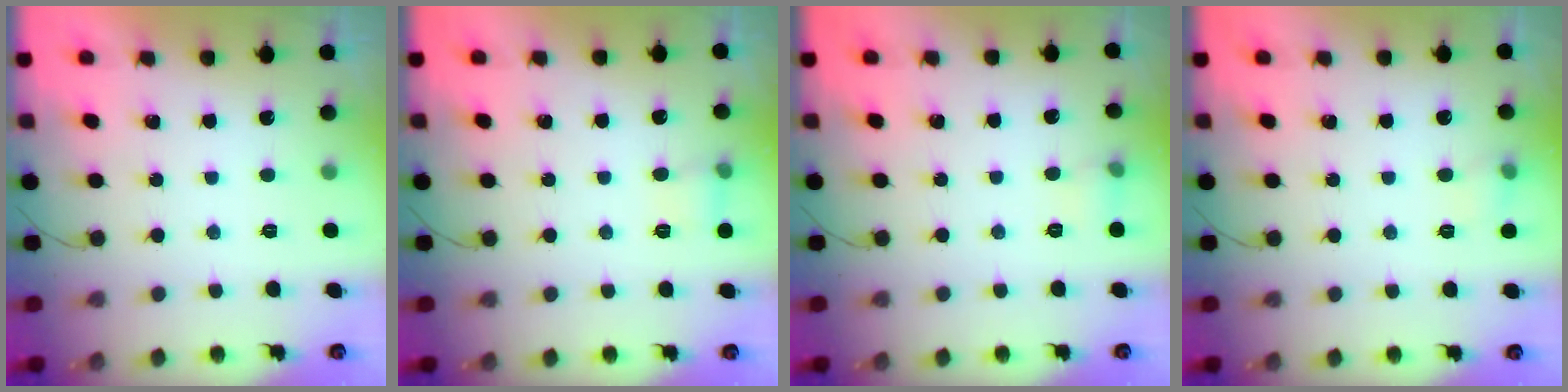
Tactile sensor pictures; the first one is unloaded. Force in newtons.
{"total": 6.2, "press": 5.7, "slide": 2.3}
{"total": 7.6, "press": 5.0, "slide": 5.7}
{"total": 5.0, "press": 4.8, "slide": 1.7}